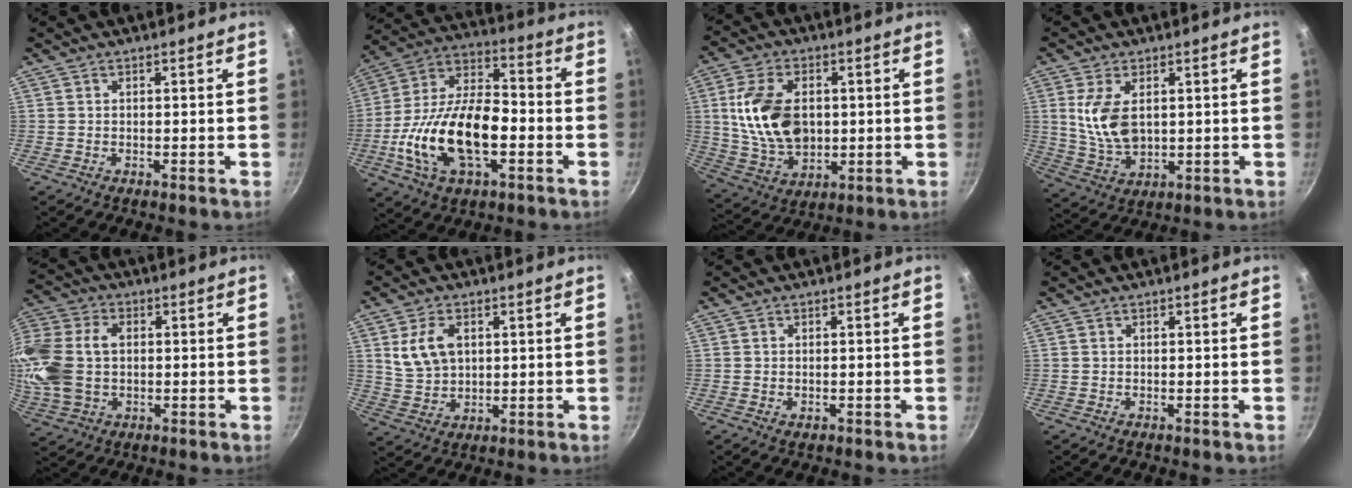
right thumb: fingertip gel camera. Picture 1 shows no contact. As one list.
[{"total": 20.9, "force": [-5.0, 10.8, 17.1], "torque": [-0.303, 0.038, -0.098]}, {"total": 15.4, "force": [1.5, 10.2, 11.5], "torque": [-0.197, -0.008, 0.037]}, {"total": 9.6, "force": [2.0, 5.5, 7.6], "torque": [-0.143, -0.021, 0.047]}, {"total": 17.9, "force": [0.7, 12.8, 12.6], "torque": [-0.277, 0.030, 0.011]}, {"total": 8.1, "force": [2.3, 5.4, 5.6], "torque": [-0.097, -0.010, 0.051]}, {"total": 0.9, "force": [-0.3, 0.6, 0.6], "torque": [-0.009, 0.000, -0.004]}, {"total": 0.0}]